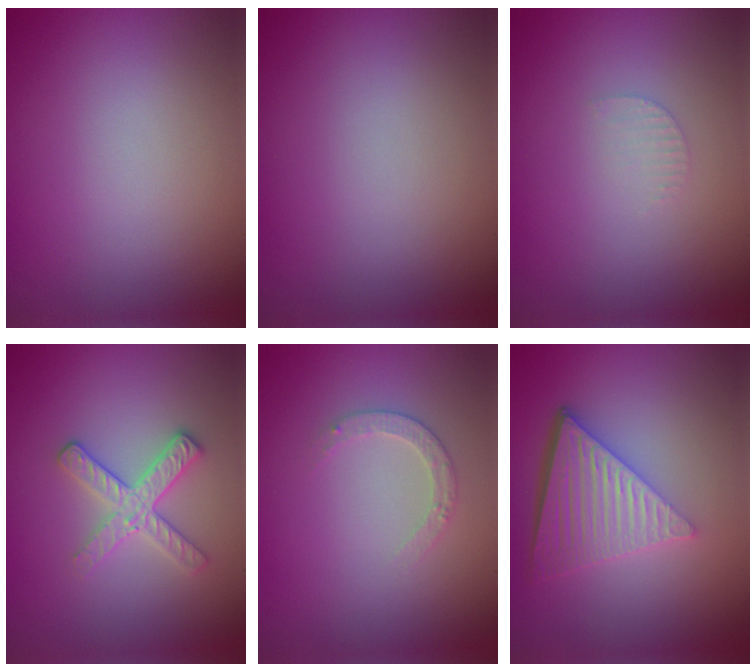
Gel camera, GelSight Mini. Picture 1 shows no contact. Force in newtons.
{"total": 0.0}
{"total": 0.8, "press": 0.8, "slide": 0.2}
{"total": 2.7, "press": 2.6, "slide": 0.9}
{"total": 1.8, "press": 1.8, "slide": 0.4}
{"total": 6.6, "press": 4.3, "slide": 4.9}